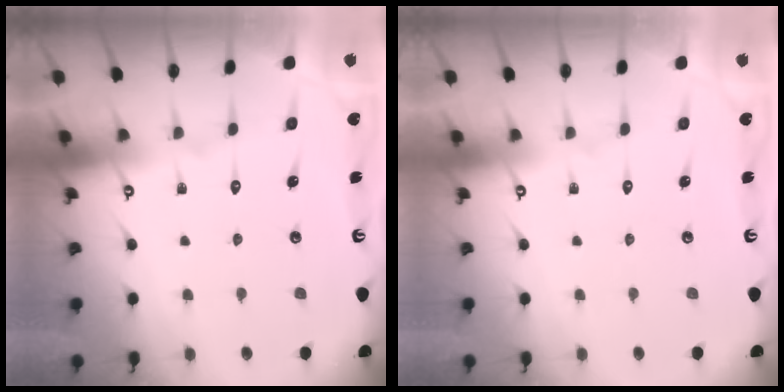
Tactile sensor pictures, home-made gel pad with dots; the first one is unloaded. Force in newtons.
{"total": 0.0}